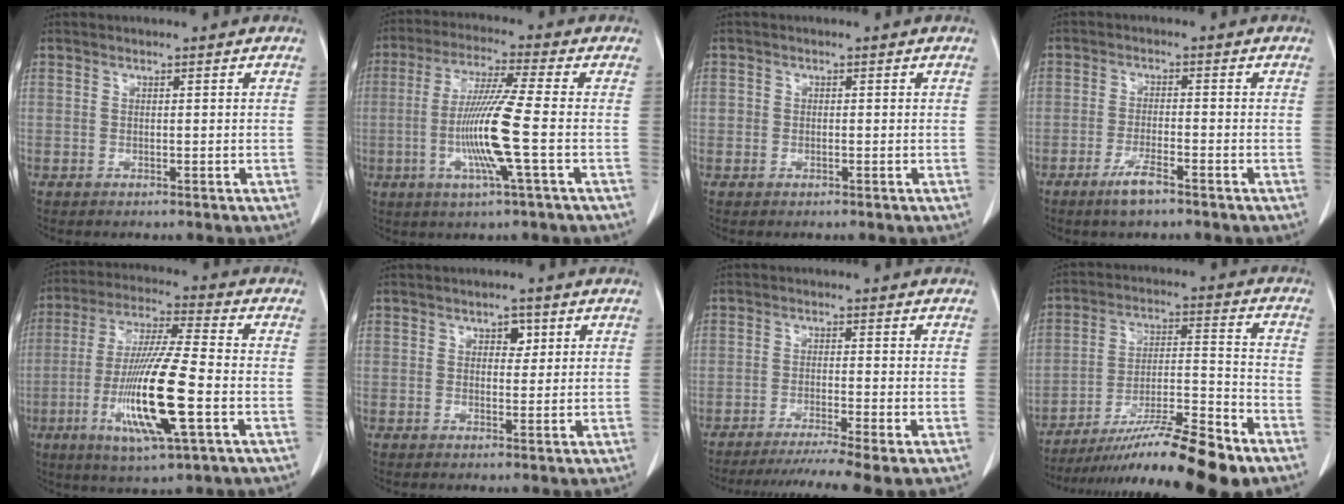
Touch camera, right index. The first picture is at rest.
{"total": 11.2, "force": [-2.2, -1.0, 10.9], "torque": [-0.218, -0.012, -0.049]}
{"total": 1.1, "force": [-0.1, 0.9, 0.5], "torque": [-0.007, 0.005, -0.002]}
{"total": 4.2, "force": [-2.9, 0.5, 3.0], "torque": [-0.061, -0.005, -0.054]}
{"total": 16.3, "force": [-4.5, 1.1, 15.6], "torque": [-0.312, -0.021, -0.080]}
{"total": 2.2, "force": [0.9, 1.4, 1.4], "torque": [-0.015, 0.002, 0.013]}
{"total": 8.9, "force": [-7.1, -1.3, 5.2], "torque": [-0.072, -0.022, -0.110]}
{"total": 17.8, "force": [-13.5, 0.4, 11.5], "torque": [-0.174, -0.011, -0.231]}